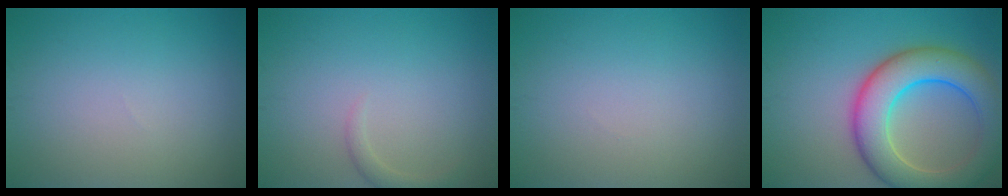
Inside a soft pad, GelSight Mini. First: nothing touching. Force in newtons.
{"total": 1.2, "press": 1.2, "slide": 0.1}
{"total": 0.0}
{"total": 9.2, "press": 9.2, "slide": 0.6}